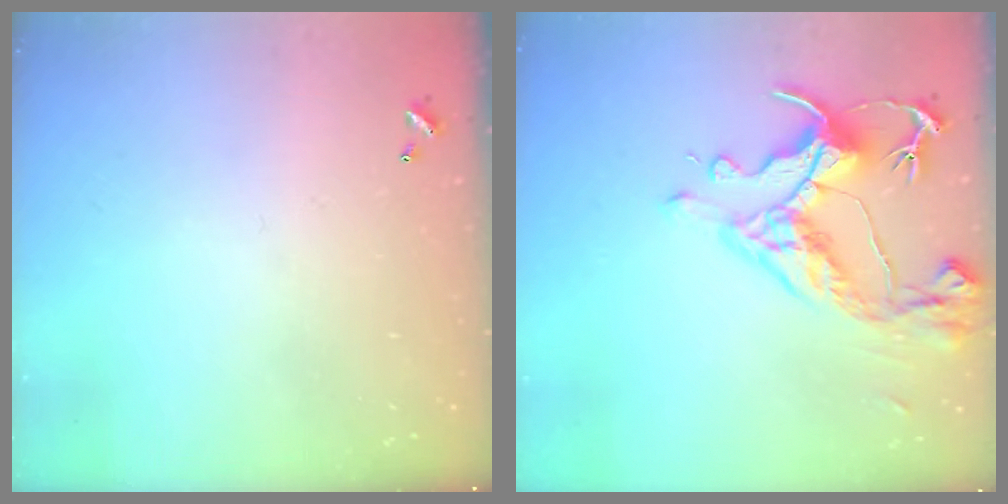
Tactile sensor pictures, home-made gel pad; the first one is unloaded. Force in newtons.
{"total": 9.1, "press": 9.0, "slide": 1.6}